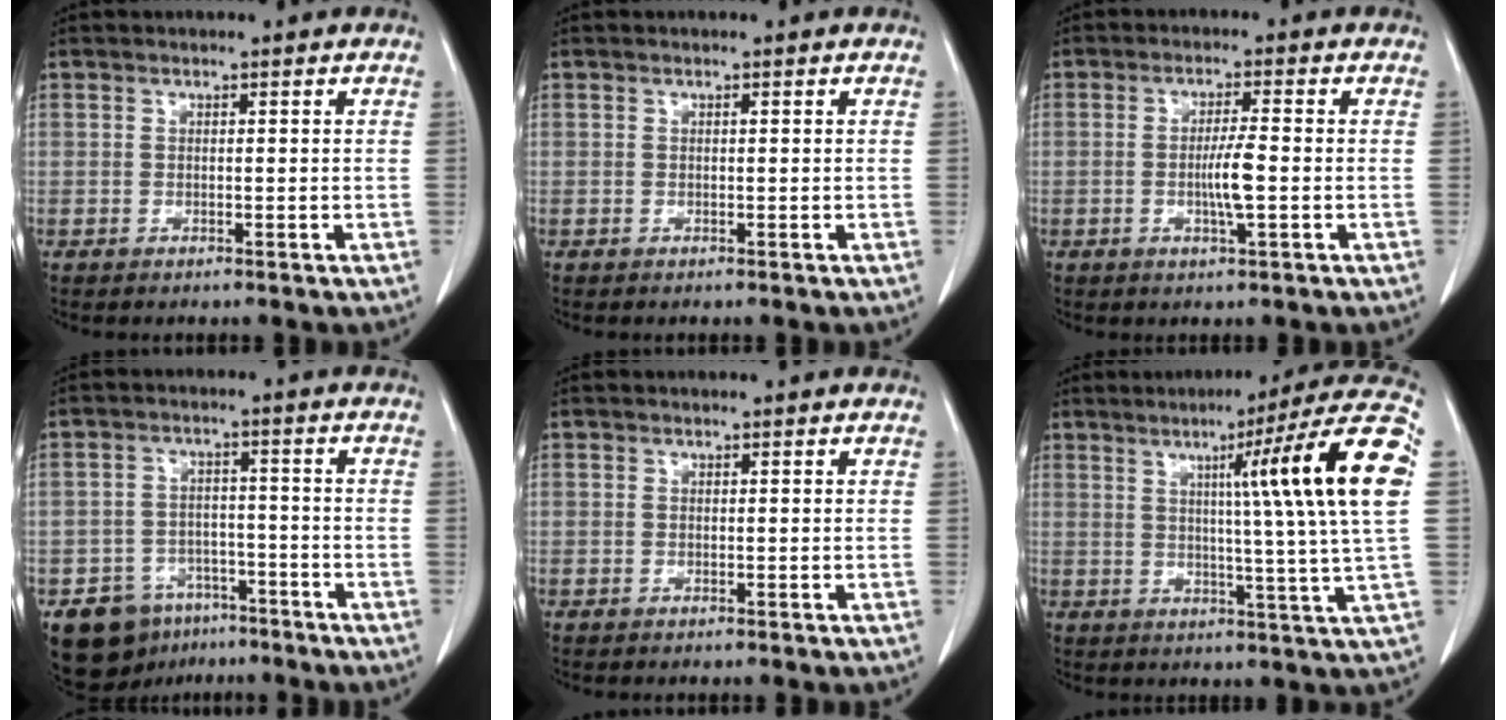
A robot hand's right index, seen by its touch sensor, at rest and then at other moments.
{"total": 0.0}
{"total": 4.5, "force": [-0.8, 0.1, 4.5], "torque": [-0.084, -0.006, -0.016]}
{"total": 8.8, "force": [-5.7, 6.2, 2.5], "torque": [-0.040, 0.014, -0.081]}
{"total": 0.0}
{"total": 17.1, "force": [3.7, -2.3, 16.5], "torque": [-0.221, 0.007, 0.042]}